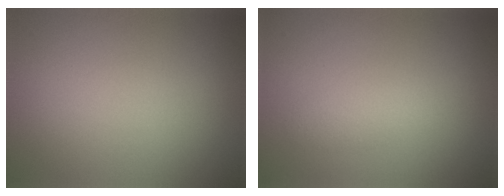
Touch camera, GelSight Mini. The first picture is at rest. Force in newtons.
{"total": 1.4, "press": 1.4, "slide": 0.1}